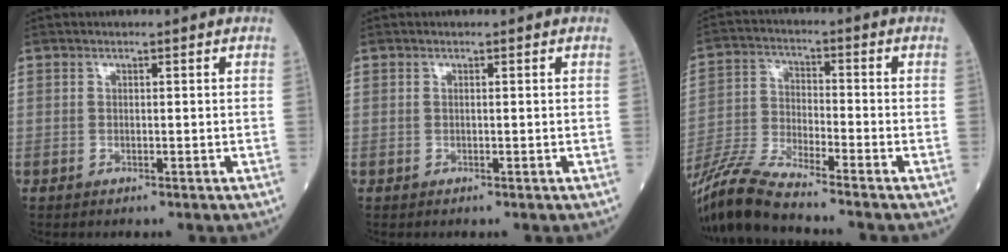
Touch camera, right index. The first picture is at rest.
{"total": 0.0}
{"total": 14.4, "force": [-13.0, -0.6, 6.0], "torque": [-0.130, -0.014, -0.252]}